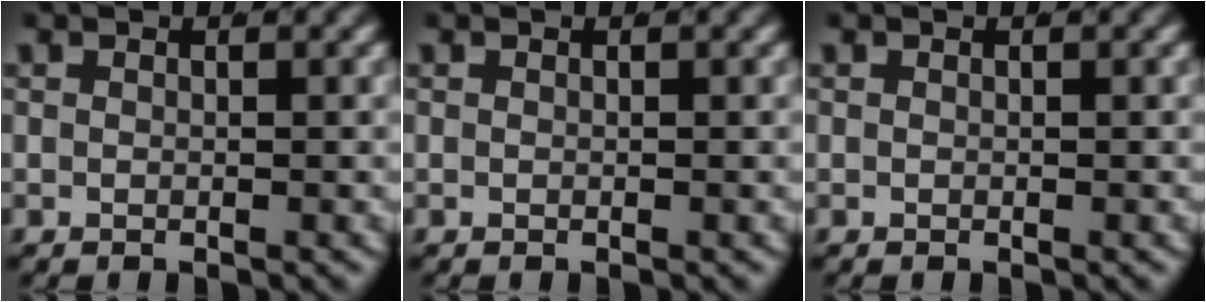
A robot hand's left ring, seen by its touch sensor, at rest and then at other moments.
{"total": 0.0}
{"total": 0.0}